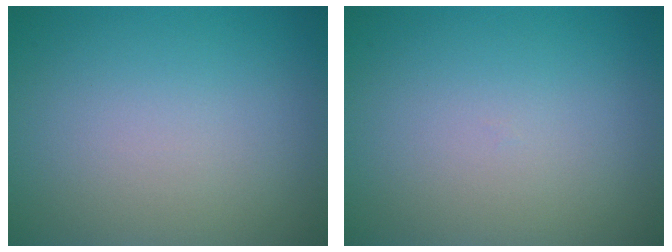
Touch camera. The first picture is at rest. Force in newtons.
{"total": 0.0}